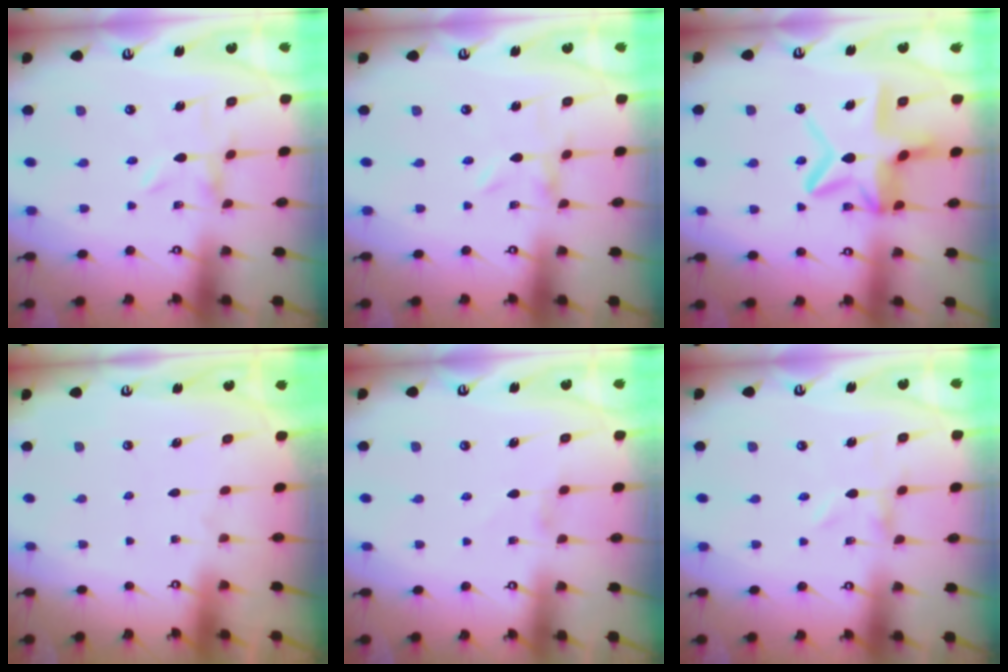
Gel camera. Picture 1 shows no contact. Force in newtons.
{"total": 0.0}
{"total": 14.6, "press": 14.6, "slide": 1.3}
{"total": 1.8, "press": 1.8, "slide": 0.2}
{"total": 0.7, "press": 0.6, "slide": 0.3}
{"total": 0.0}